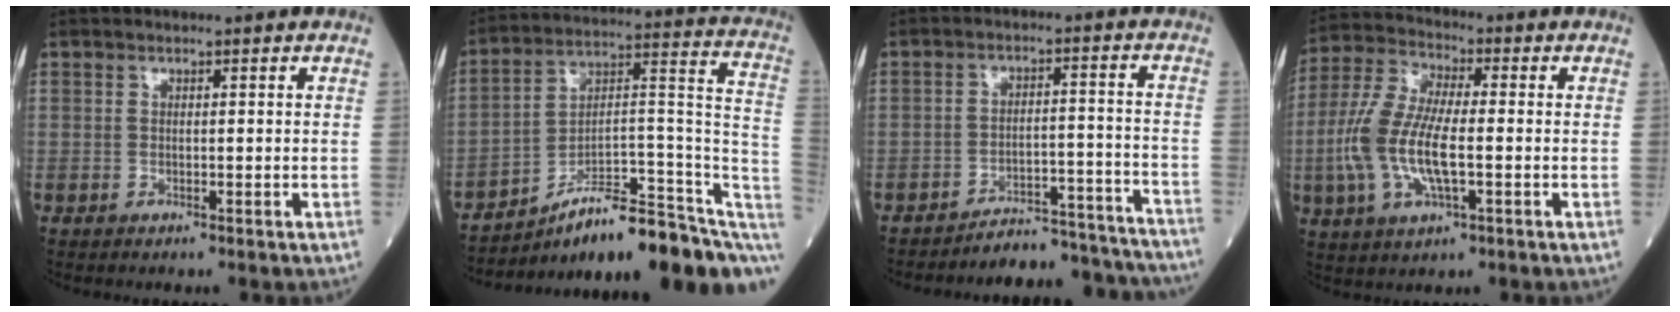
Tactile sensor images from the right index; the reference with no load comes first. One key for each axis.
{"total": 19.8, "fx": -12.3, "fy": 4.6, "fz": 14.8, "tx": -0.146, "ty": 0.065, "tz": -0.180}
{"total": 13.8, "fx": -13.6, "fy": 2.5, "fz": 1.1, "tx": 0.018, "ty": 0.042, "tz": -0.174}
{"total": 12.6, "fx": -1.9, "fy": 4.3, "fz": 11.7, "tx": -0.264, "ty": 0.004, "tz": -0.035}